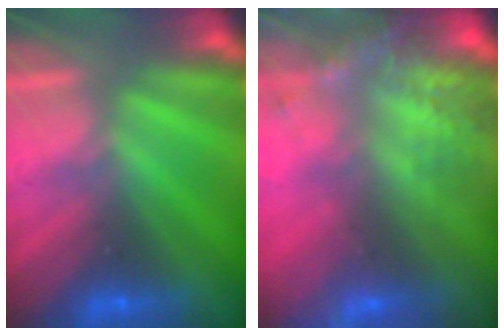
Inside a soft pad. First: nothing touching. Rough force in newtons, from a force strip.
{"total": 6.7}